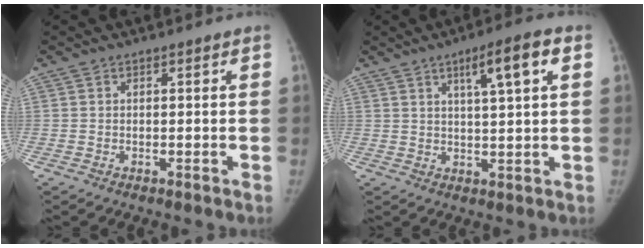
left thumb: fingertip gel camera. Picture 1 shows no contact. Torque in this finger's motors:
{"motor_torque": [0.83, 0.41, 0.63, -0.41, 0.25]}